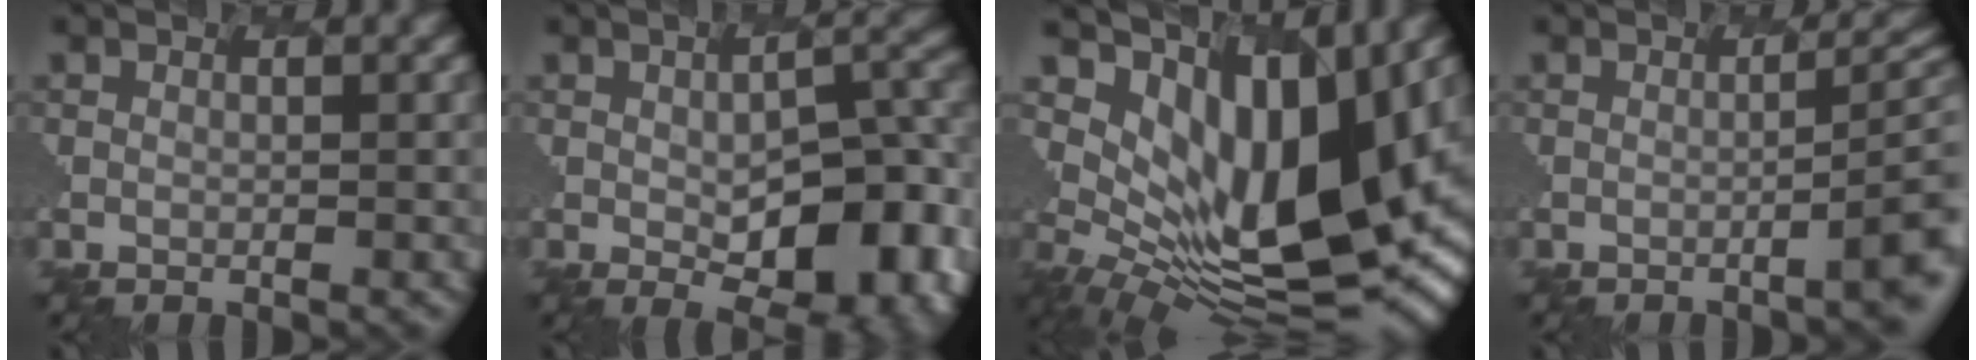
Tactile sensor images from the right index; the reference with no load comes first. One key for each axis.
{"total": 10.5, "fx": -2.7, "fy": 4.9, "fz": 8.9, "tx": -0.115, "ty": -0.007, "tz": -0.045}
{"total": 11.4, "fx": 3.9, "fy": 5.3, "fz": 9.3, "tx": -0.169, "ty": -0.016, "tz": 0.079}
{"total": 5.4, "fx": -0.9, "fy": 1.5, "fz": 5.1, "tx": -0.049, "ty": 0.003, "tz": -0.014}